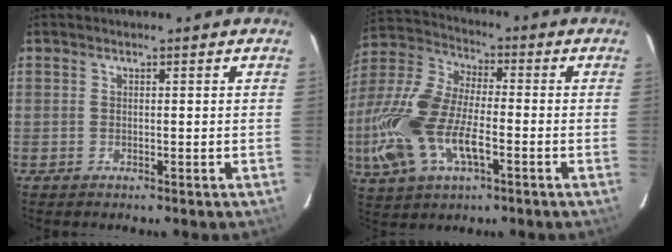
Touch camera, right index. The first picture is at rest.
{"total": 19.6, "force": [-5.2, 9.3, 16.4], "torque": [-0.370, -0.013, -0.096]}